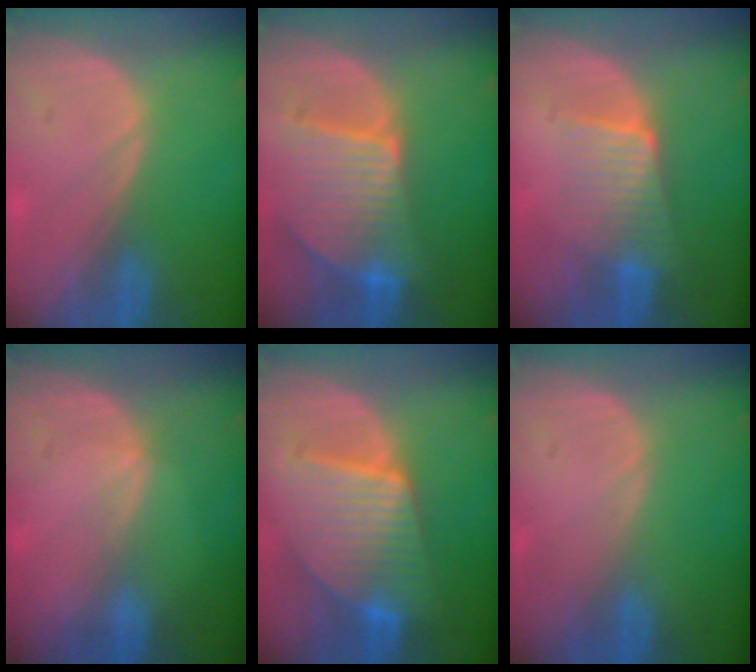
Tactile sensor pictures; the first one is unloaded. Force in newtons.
{"total": 9.4, "press": 8.2, "slide": 4.6}
{"total": 5.9, "press": 5.7, "slide": 1.7}
{"total": 1.2, "press": 0.7, "slide": 0.9}
{"total": 9.5, "press": 9.5, "slide": 0.8}
{"total": 0.0}